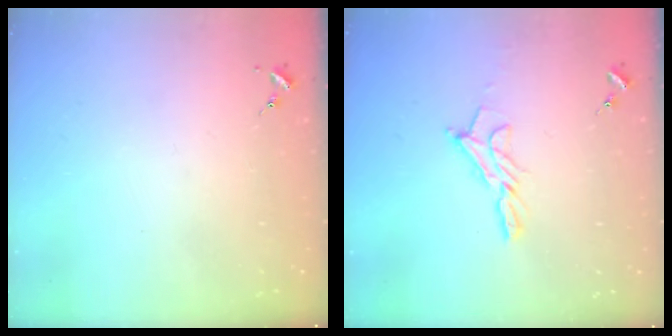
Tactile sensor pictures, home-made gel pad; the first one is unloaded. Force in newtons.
{"total": 9.9, "press": 9.9, "slide": 0.6}